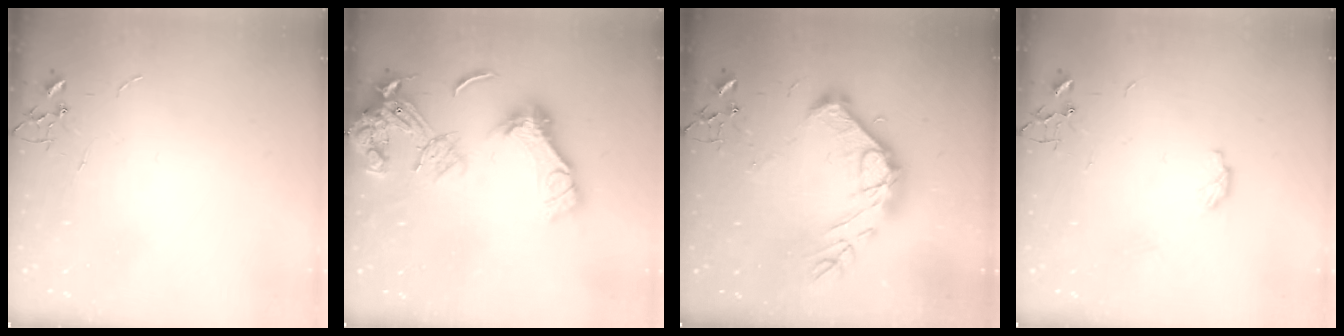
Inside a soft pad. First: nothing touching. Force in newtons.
{"total": 18.5, "press": 18.4, "slide": 1.8}
{"total": 18.1, "press": 18.0, "slide": 1.4}
{"total": 4.2, "press": 4.2, "slide": 0.4}